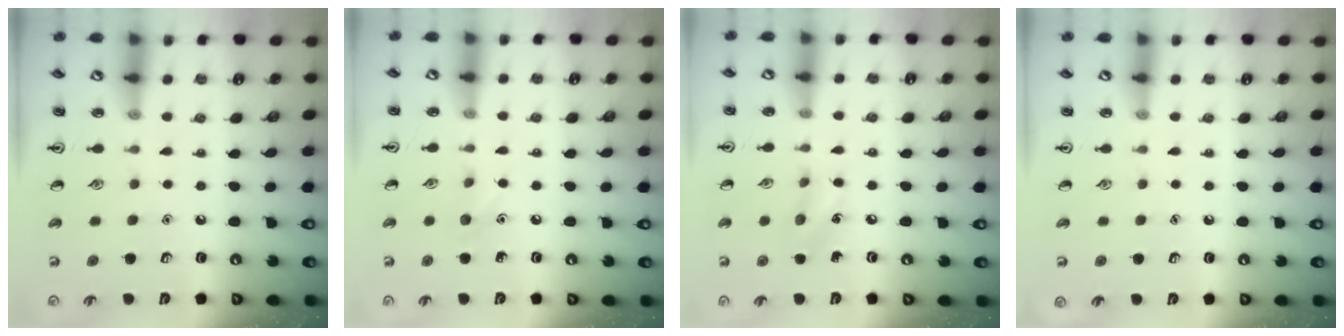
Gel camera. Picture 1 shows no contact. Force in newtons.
{"total": 4.8, "press": 4.5, "slide": 1.6}
{"total": 6.2, "press": 6.0, "slide": 1.5}
{"total": 0.0}